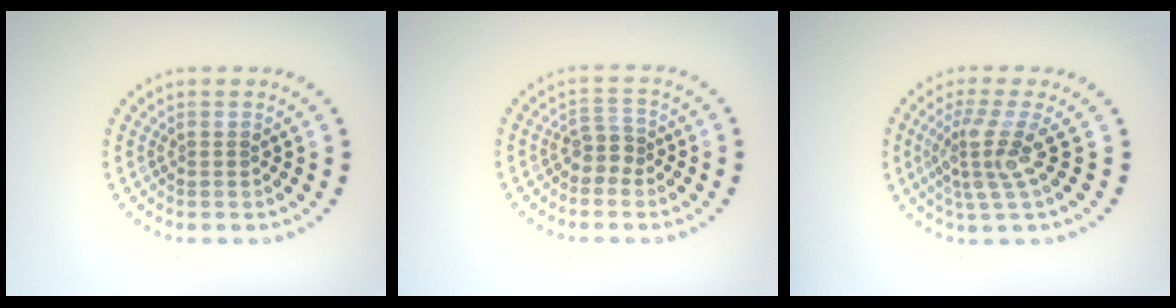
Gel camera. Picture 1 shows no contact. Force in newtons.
{"total": 1.9, "press": 1.4, "slide": 1.2}
{"total": 3.6, "press": 2.5, "slide": 2.5}